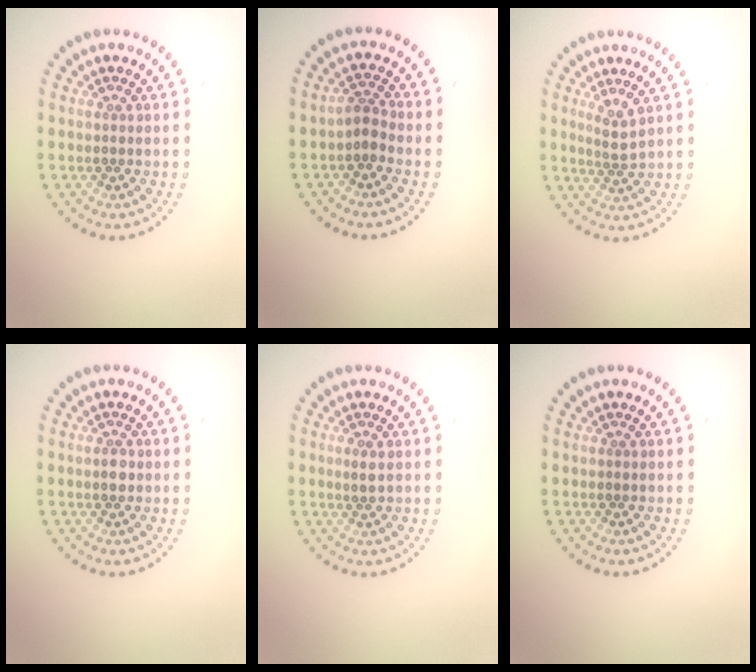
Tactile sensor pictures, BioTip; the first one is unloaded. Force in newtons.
{"total": 1.6, "press": 1.3, "slide": 0.9}
{"total": 2.0, "press": 1.5, "slide": 1.3}
{"total": 1.5, "press": 1.5, "slide": 0.3}
{"total": 1.0, "press": 0.9, "slide": 0.4}
{"total": 0.0}